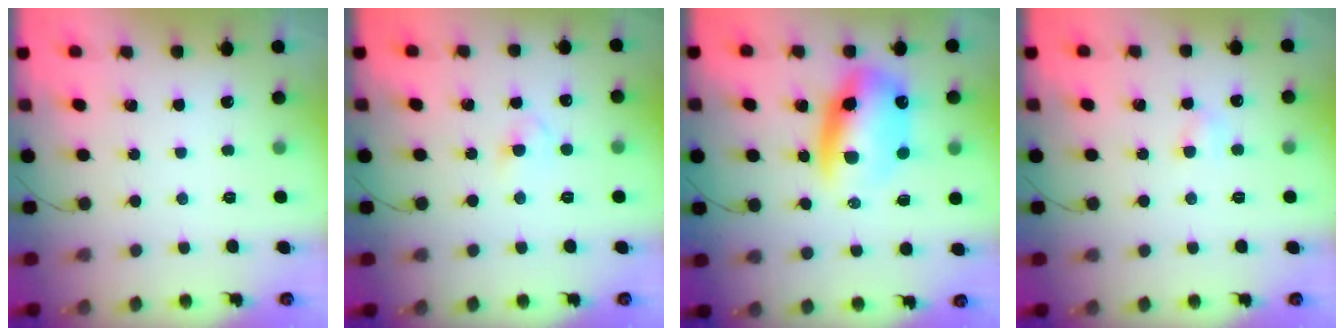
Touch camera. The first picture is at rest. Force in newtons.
{"total": 3.2, "press": 3.0, "slide": 1.2}
{"total": 12.6, "press": 12.2, "slide": 3.0}
{"total": 3.5, "press": 3.4, "slide": 1.1}